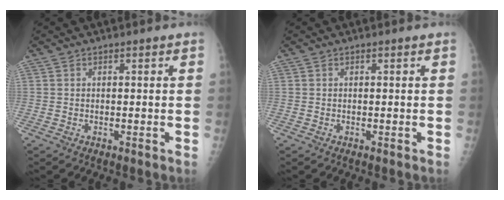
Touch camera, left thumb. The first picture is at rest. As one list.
[{"total": 0.0}]